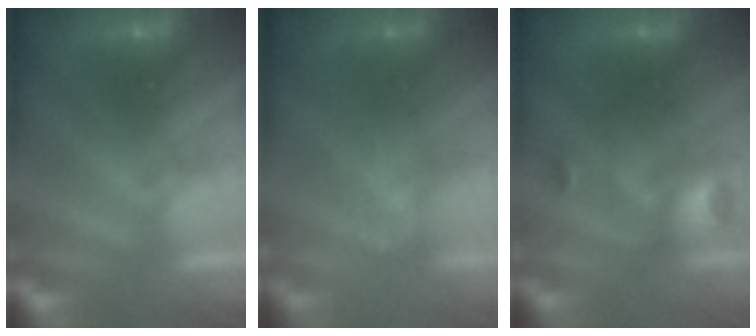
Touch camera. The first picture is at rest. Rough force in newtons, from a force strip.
{"total": 4.5}
{"total": 2.9}